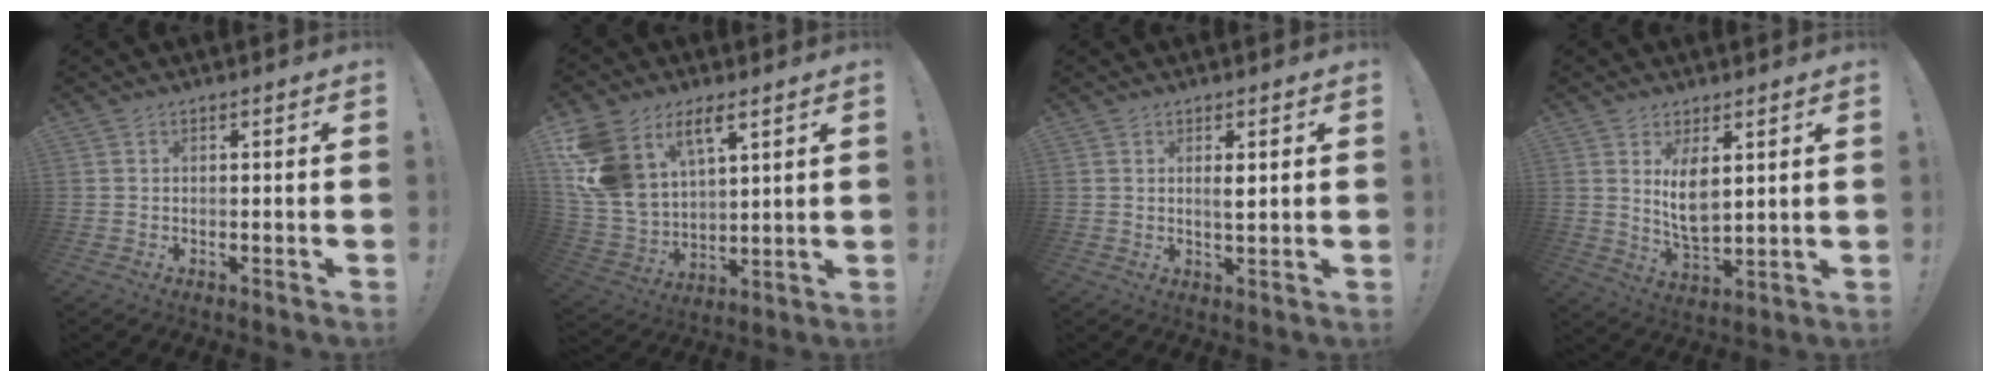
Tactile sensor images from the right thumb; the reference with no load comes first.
{"total": 15.8, "force": [8.3, 10.2, 8.7], "torque": [-0.189, -0.044, 0.162]}
{"total": 2.7, "force": [0.7, 0.7, 2.5], "torque": [-0.036, -0.007, 0.009]}
{"total": 8.1, "force": [3.3, 3.6, 6.5], "torque": [-0.118, -0.027, 0.053]}